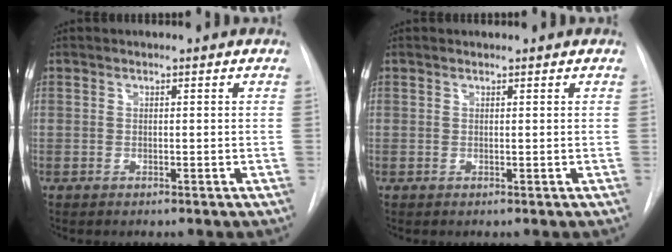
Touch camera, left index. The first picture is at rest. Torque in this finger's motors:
{"motor_torque": [-0.13, 0.09, -0.01, -0.01]}